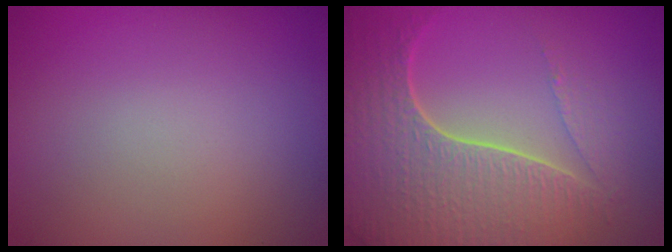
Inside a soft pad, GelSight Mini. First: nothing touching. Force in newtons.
{"total": 7.8, "press": 5.4, "slide": 5.7}